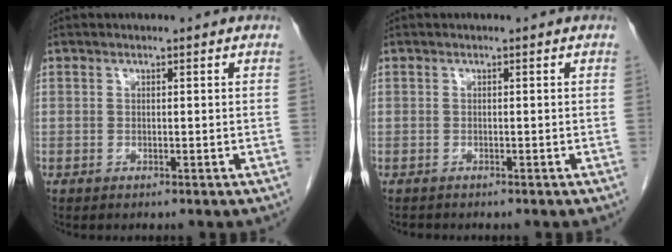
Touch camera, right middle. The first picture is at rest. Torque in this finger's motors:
{"motor_torque": [0.01, 0.00, 0.00, -0.01]}